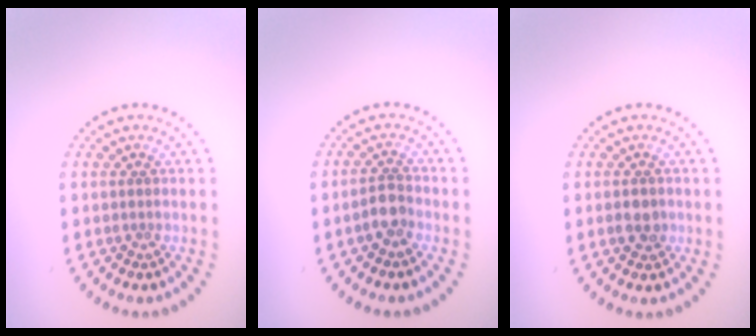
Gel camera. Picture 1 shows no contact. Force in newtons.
{"total": 1.9, "press": 1.8, "slide": 0.9}
{"total": 1.7, "press": 1.7, "slide": 0.2}